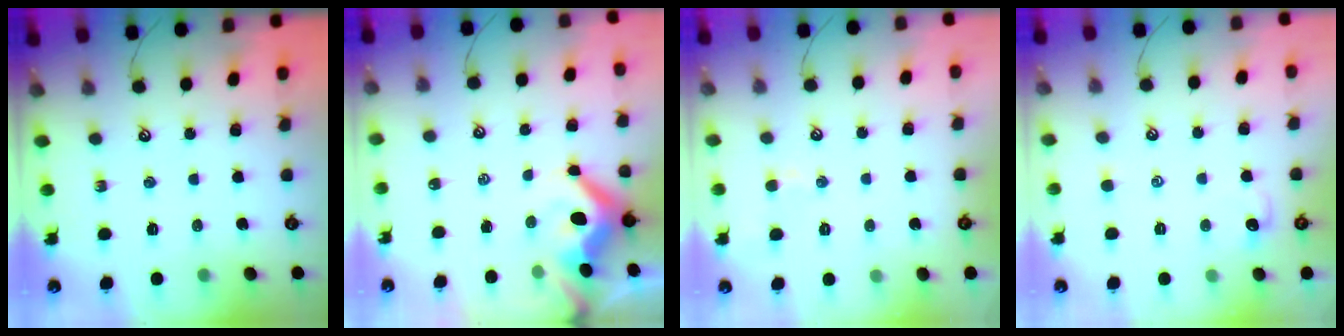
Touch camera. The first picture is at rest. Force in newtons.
{"total": 9.9, "press": 9.8, "slide": 1.3}
{"total": 0.5, "press": 0.5, "slide": 0.2}
{"total": 1.0, "press": 0.9, "slide": 0.6}